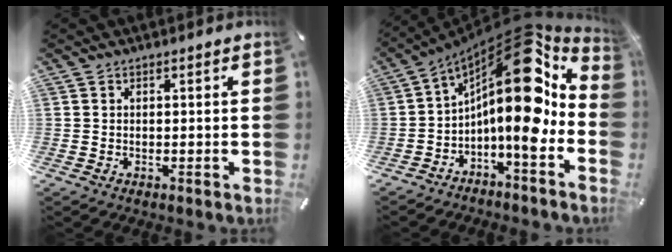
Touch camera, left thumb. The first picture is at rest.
{"total": 20.6, "force": [3.8, 7.9, 18.6], "torque": [-0.297, -0.060, 0.060]}